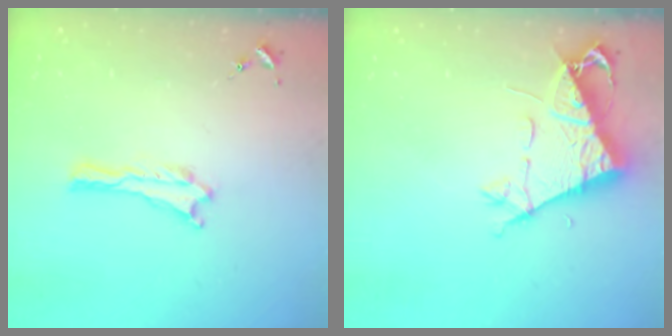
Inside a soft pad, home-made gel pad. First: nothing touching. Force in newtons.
{"total": 7.9, "press": 7.8, "slide": 0.9}